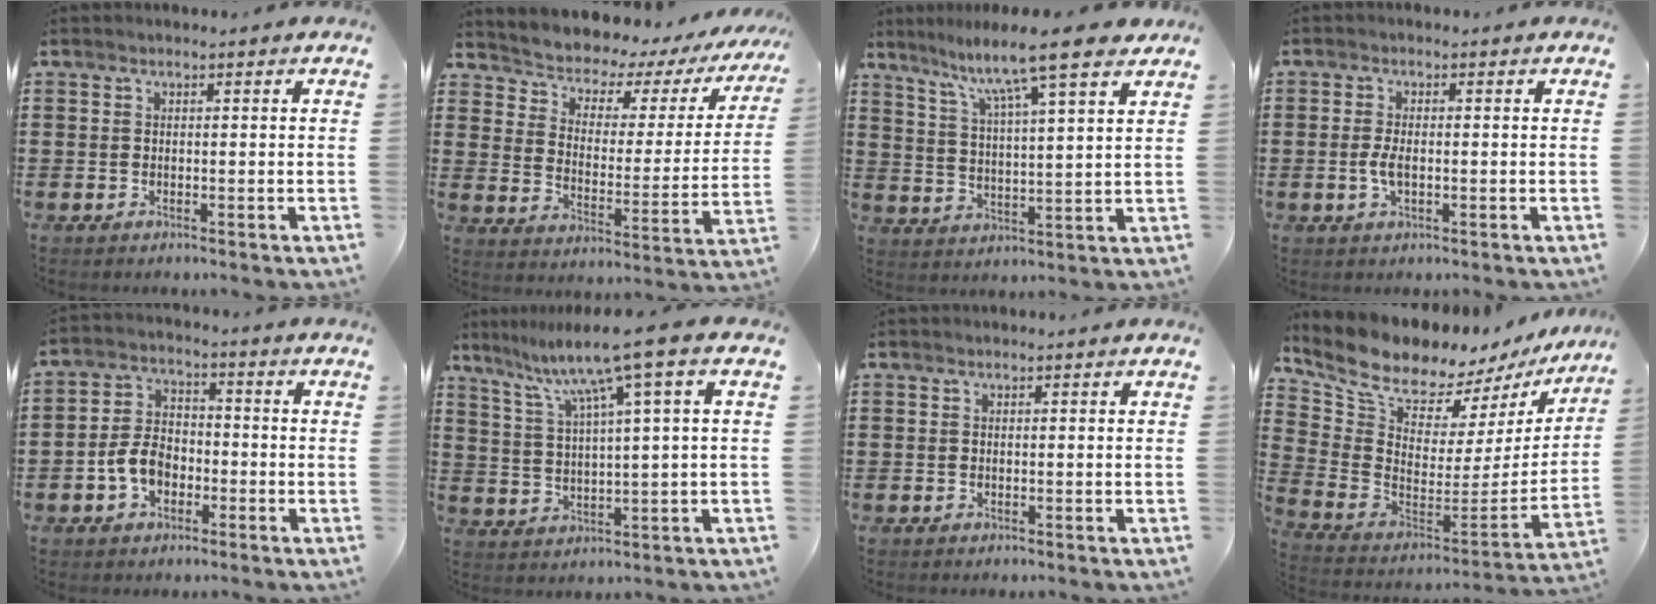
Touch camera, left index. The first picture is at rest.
{"total": 3.6, "force": [3.3, 1.3, 0.7], "torque": [-0.041, -0.038, 0.045]}
{"total": 8.8, "force": [7.2, 0.1, 5.2], "torque": [-0.108, -0.041, 0.115]}
{"total": 2.8, "force": [-0.4, 1.2, 2.5], "torque": [-0.062, -0.005, -0.011]}
{"total": 6.0, "force": [-2.3, 4.1, 3.7], "torque": [-0.095, 0.005, -0.051]}
{"total": 8.7, "force": [5.1, -0.6, 7.0], "torque": [-0.152, -0.022, 0.081]}
{"total": 0.0}
{"total": 9.9, "force": [8.7, 3.4, 3.2], "torque": [-0.112, -0.062, 0.157]}